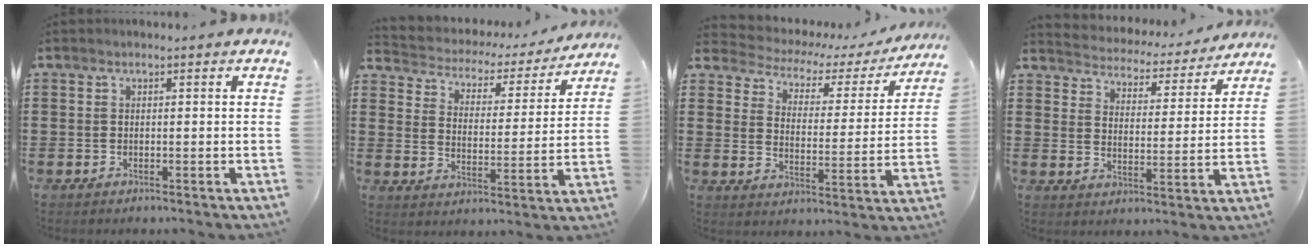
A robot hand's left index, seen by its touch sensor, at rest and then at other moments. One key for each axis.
{"total": 2.7, "fx": 2.5, "fy": 0.9, "fz": 0.2, "tx": -0.025, "ty": -0.022, "tz": 0.032}
{"total": 2.6, "fx": 1.9, "fy": 1.4, "fz": 1.0, "tx": -0.039, "ty": -0.020, "tz": 0.020}
{"total": 3.5, "fx": 3.5, "fy": 0.2, "fz": -0.2, "tx": -0.022, "ty": -0.034, "tz": 0.052}